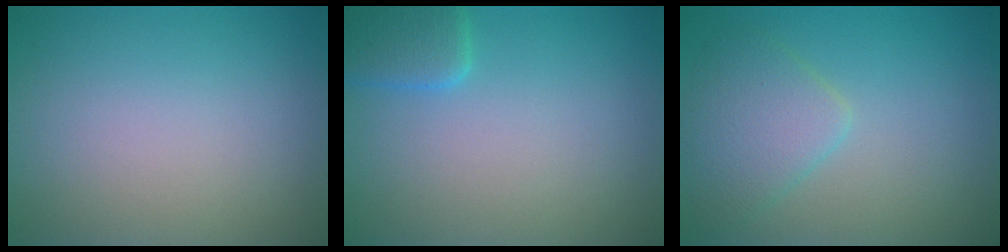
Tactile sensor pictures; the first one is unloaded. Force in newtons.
{"total": 2.5, "press": 2.5, "slide": 0.2}
{"total": 3.4, "press": 3.3, "slide": 0.1}